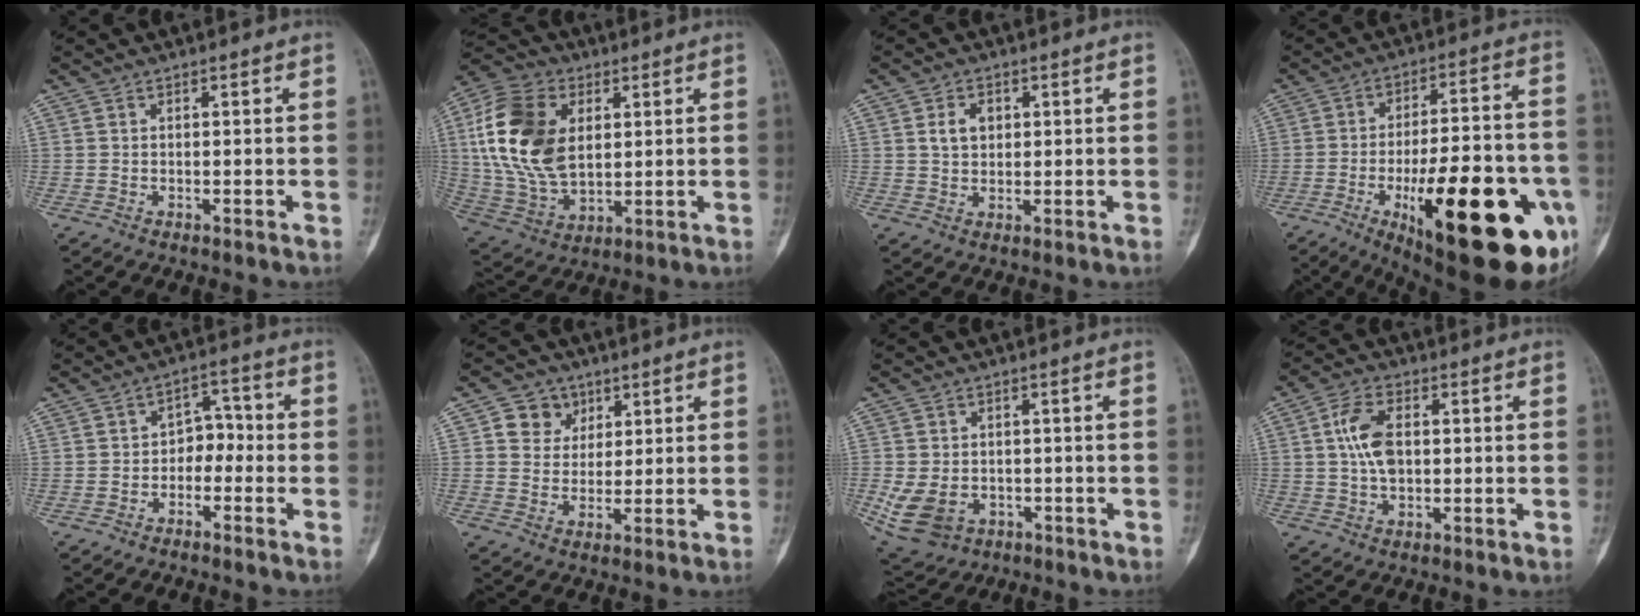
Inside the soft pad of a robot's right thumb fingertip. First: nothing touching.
{"total": 19.9, "force": [4.1, 12.8, 14.6], "torque": [-0.285, -0.007, 0.081]}
{"total": 4.2, "force": [1.2, 3.2, 2.5], "torque": [-0.029, -0.001, 0.022]}
{"total": 31.4, "force": [-10.9, 10.5, 27.5], "torque": [-0.339, 0.019, -0.142]}
{"total": 5.1, "force": [-1.5, 3.8, 3.1], "torque": [-0.022, 0.034, -0.037]}
{"total": 6.5, "force": [2.7, 5.7, 1.6], "torque": [0.004, -0.005, 0.044]}
{"total": 9.9, "force": [-2.5, 7.8, 5.5], "torque": [-0.113, 0.008, -0.025]}
{"total": 7.9, "force": [1.1, 4.8, 6.2], "torque": [-0.113, 0.010, 0.019]}